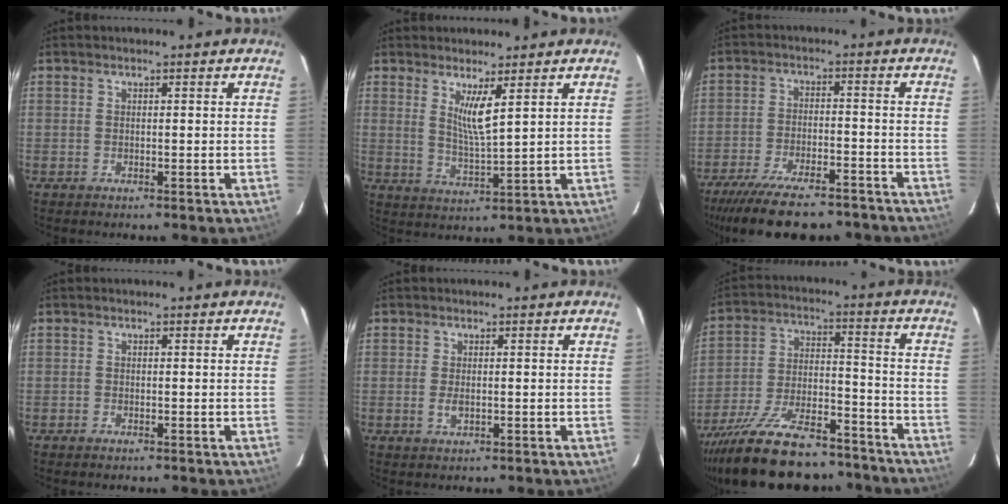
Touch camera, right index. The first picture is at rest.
{"total": 5.3, "force": [2.9, -0.1, 4.4], "torque": [-0.083, -0.016, 0.051]}
{"total": 19.8, "force": [-16.4, 5.8, 9.5], "torque": [-0.192, -0.025, -0.237]}
{"total": 0.5, "force": [-0.5, 0.3, 0.1], "torque": [-0.002, 0.000, -0.009]}
{"total": 1.7, "force": [-0.3, 0.8, 1.5], "torque": [-0.028, -0.002, -0.004]}
{"total": 24.7, "force": [-19.7, 8.8, 12.1], "torque": [-0.230, -0.015, -0.289]}